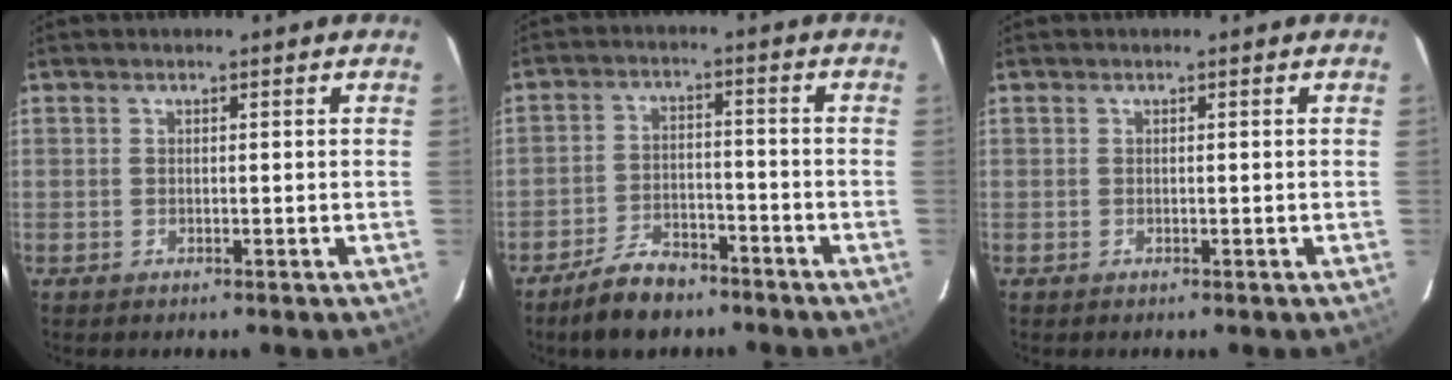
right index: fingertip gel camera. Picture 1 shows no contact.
{"total": 8.5, "force": [-6.6, 3.9, 3.7], "torque": [-0.094, 0.013, -0.105]}
{"total": 0.0}